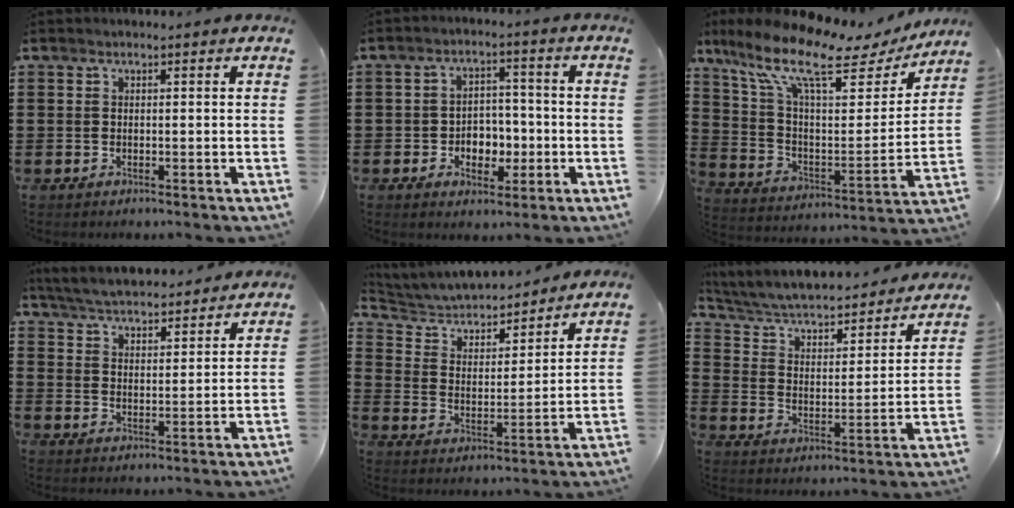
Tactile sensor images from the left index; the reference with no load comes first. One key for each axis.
{"total": 4.7, "fx": -1.5, "fy": 3.7, "fz": 2.5, "tx": -0.037, "ty": 0.005, "tz": -0.034}
{"total": 13.8, "fx": 9.2, "fy": 3.9, "fz": 9.5, "tx": -0.212, "ty": -0.046, "tz": 0.150}
{"total": 5.0, "fx": 4.9, "fy": 0.1, "fz": 0.8, "tx": -0.037, "ty": -0.026, "tz": 0.084}
{"total": 4.6, "fx": 4.4, "fy": 1.2, "fz": 0.9, "tx": -0.043, "ty": -0.028, "tz": 0.068}
{"total": 4.5, "fx": 4.1, "fy": 0.8, "fz": 1.5, "tx": -0.050, "ty": -0.040, "tz": 0.061}